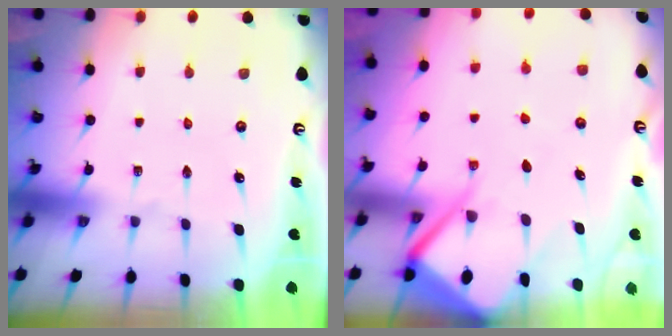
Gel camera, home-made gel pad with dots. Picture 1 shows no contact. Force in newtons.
{"total": 8.6, "press": 8.5, "slide": 0.9}